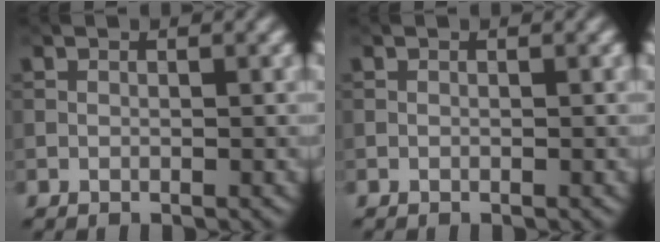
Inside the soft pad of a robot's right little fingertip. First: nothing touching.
{"total": 0.0}